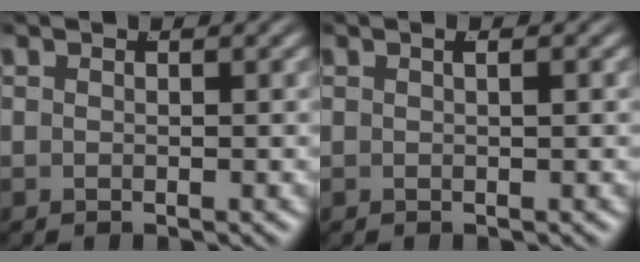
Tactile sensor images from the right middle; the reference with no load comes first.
{"total": 0.7, "force": [0.1, -0.3, 0.6], "torque": [-0.008, 0.005, 0.000]}